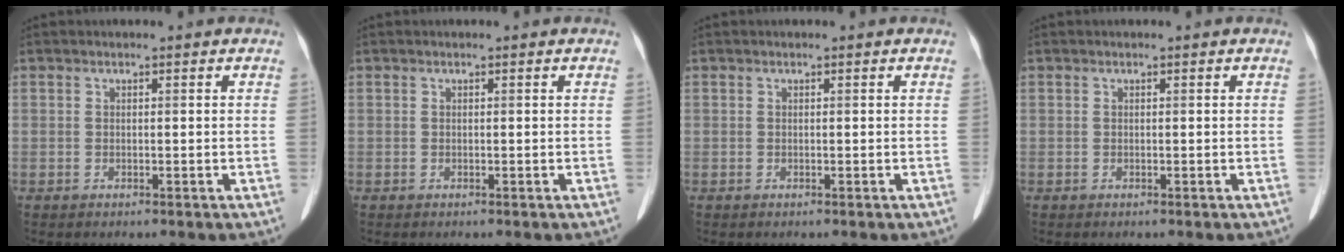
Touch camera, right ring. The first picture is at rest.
{"total": 0.0}
{"total": 0.0}
{"total": 0.0}